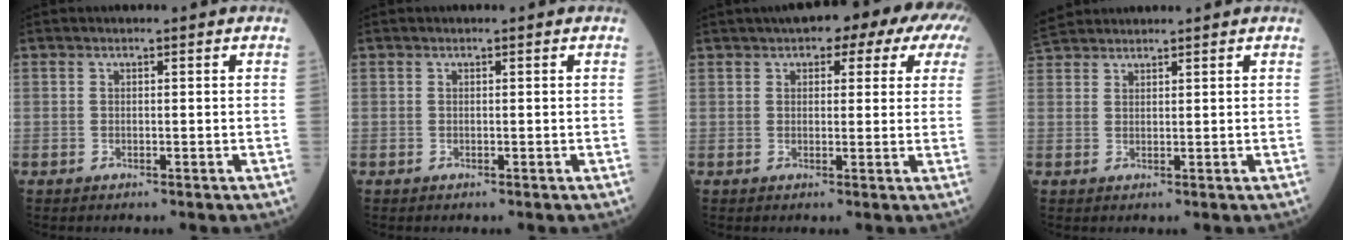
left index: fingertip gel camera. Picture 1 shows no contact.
{"total": 0.0}
{"total": 12.4, "force": [7.5, 4.7, 8.7], "torque": [-0.105, 0.045, 0.081]}
{"total": 3.8, "force": [3.7, 0.5, 0.6], "torque": [-0.023, 0.027, 0.075]}